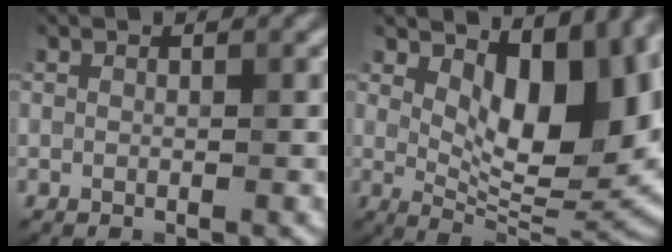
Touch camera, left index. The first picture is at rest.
{"total": 11.3, "force": [3.3, 5.5, 9.3], "torque": [-0.125, -0.008, 0.051]}